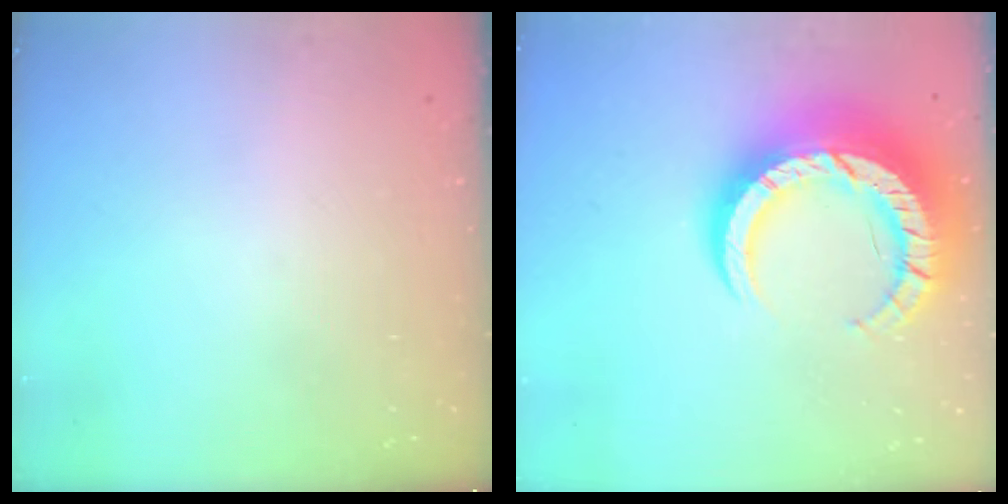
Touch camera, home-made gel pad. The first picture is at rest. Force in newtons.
{"total": 17.5, "press": 17.4, "slide": 1.5}